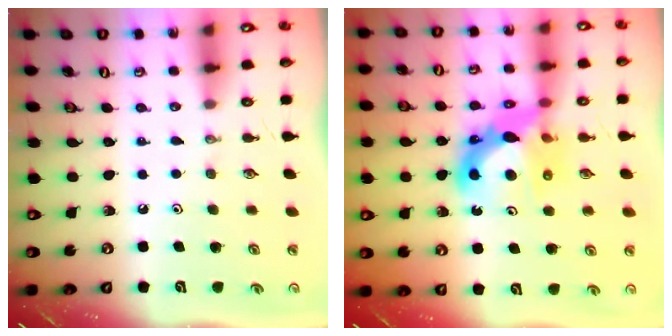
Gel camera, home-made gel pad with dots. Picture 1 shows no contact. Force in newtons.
{"total": 12.9, "press": 12.9, "slide": 1.1}